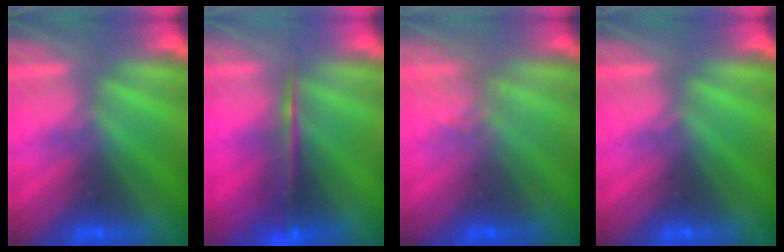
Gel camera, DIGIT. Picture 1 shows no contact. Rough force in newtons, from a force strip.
{"total": 5.5}
{"total": 1.1}
{"total": 0.0}